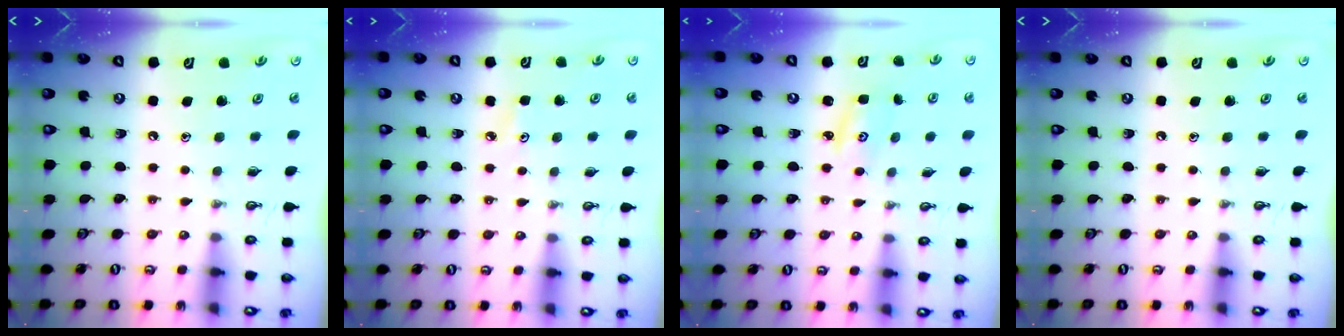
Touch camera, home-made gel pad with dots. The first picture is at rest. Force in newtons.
{"total": 2.9, "press": 2.9, "slide": 0.3}
{"total": 2.3, "press": 2.3, "slide": 0.3}
{"total": 0.0}